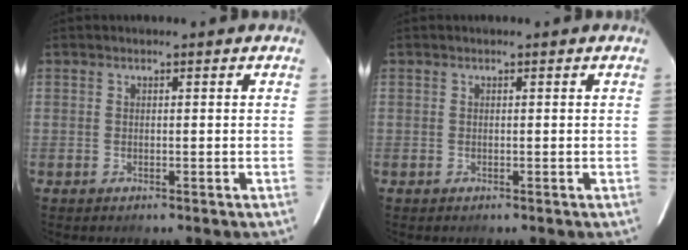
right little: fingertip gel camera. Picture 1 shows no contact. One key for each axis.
{"total": 0.0}